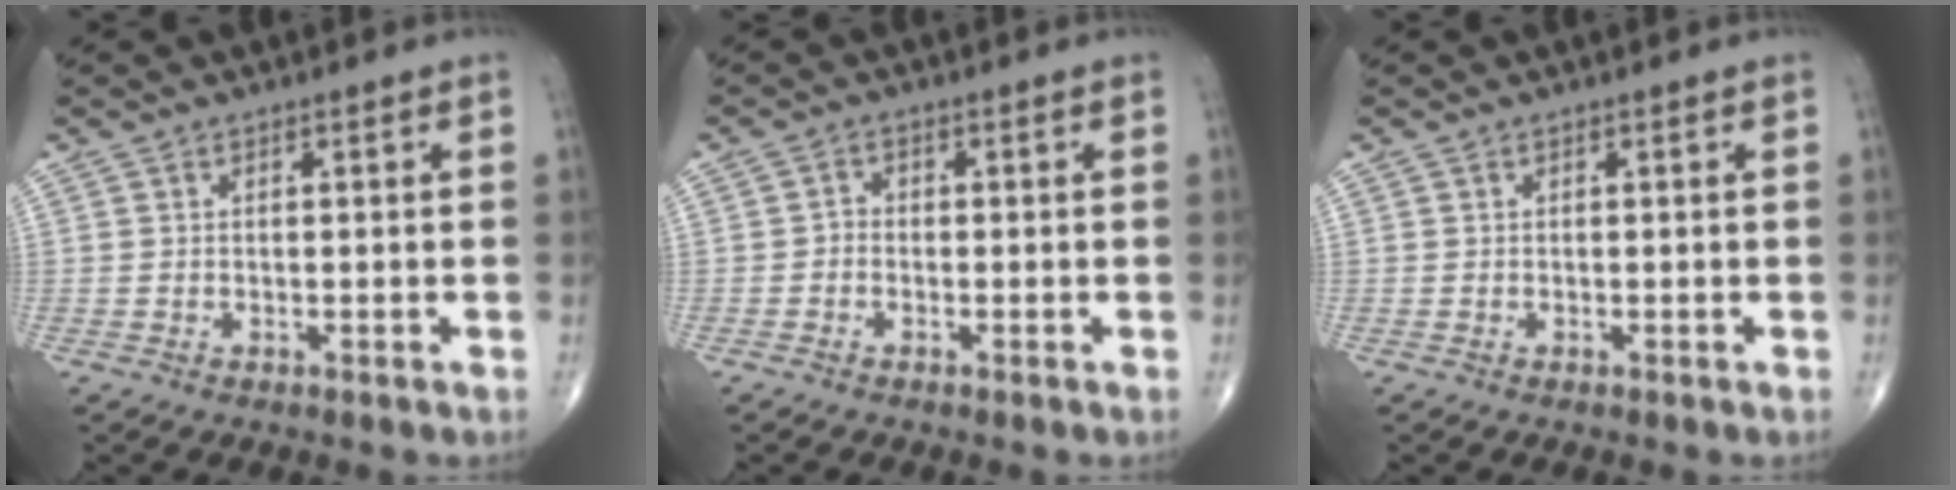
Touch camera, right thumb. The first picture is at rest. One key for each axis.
{"total": 1.4, "fx": -0.6, "fy": 1.0, "fz": 0.6, "tx": -0.002, "ty": 0.006, "tz": -0.019}
{"total": 0.0}